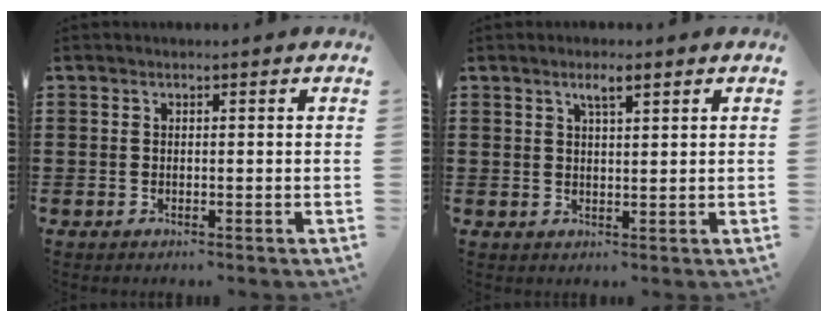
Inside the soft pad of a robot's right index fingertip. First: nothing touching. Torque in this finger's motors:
{"motor_torque": [0.03, 0.00, 0.22, 0.02]}